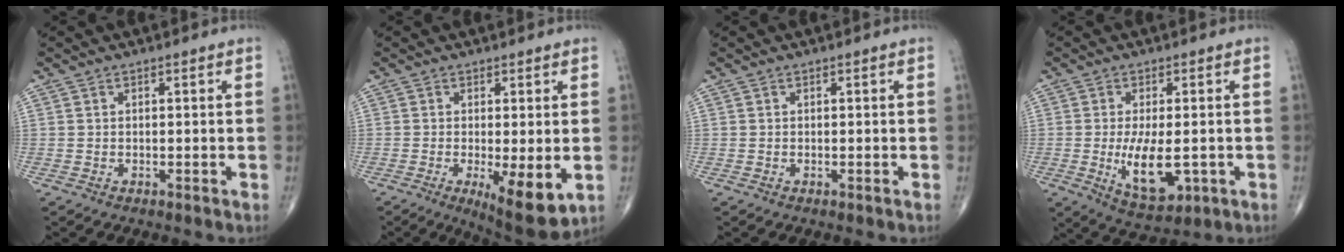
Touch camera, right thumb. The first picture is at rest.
{"total": 9.2, "force": [-2.2, 2.7, 8.5], "torque": [-0.127, -0.026, -0.027]}
{"total": 0.0}
{"total": 9.8, "force": [-1.7, 4.3, 8.6], "torque": [-0.140, -0.017, -0.018]}